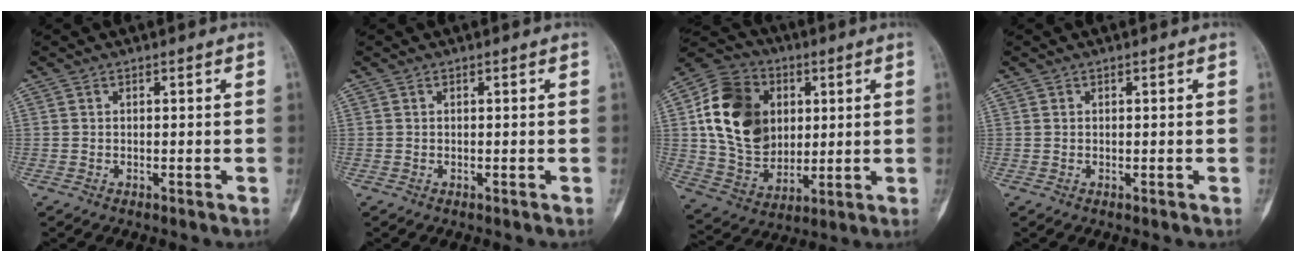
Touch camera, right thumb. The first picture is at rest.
{"total": 0.0}
{"total": 19.7, "force": [4.0, 15.0, 12.2], "torque": [-0.202, -0.001, 0.077]}
{"total": 0.0}